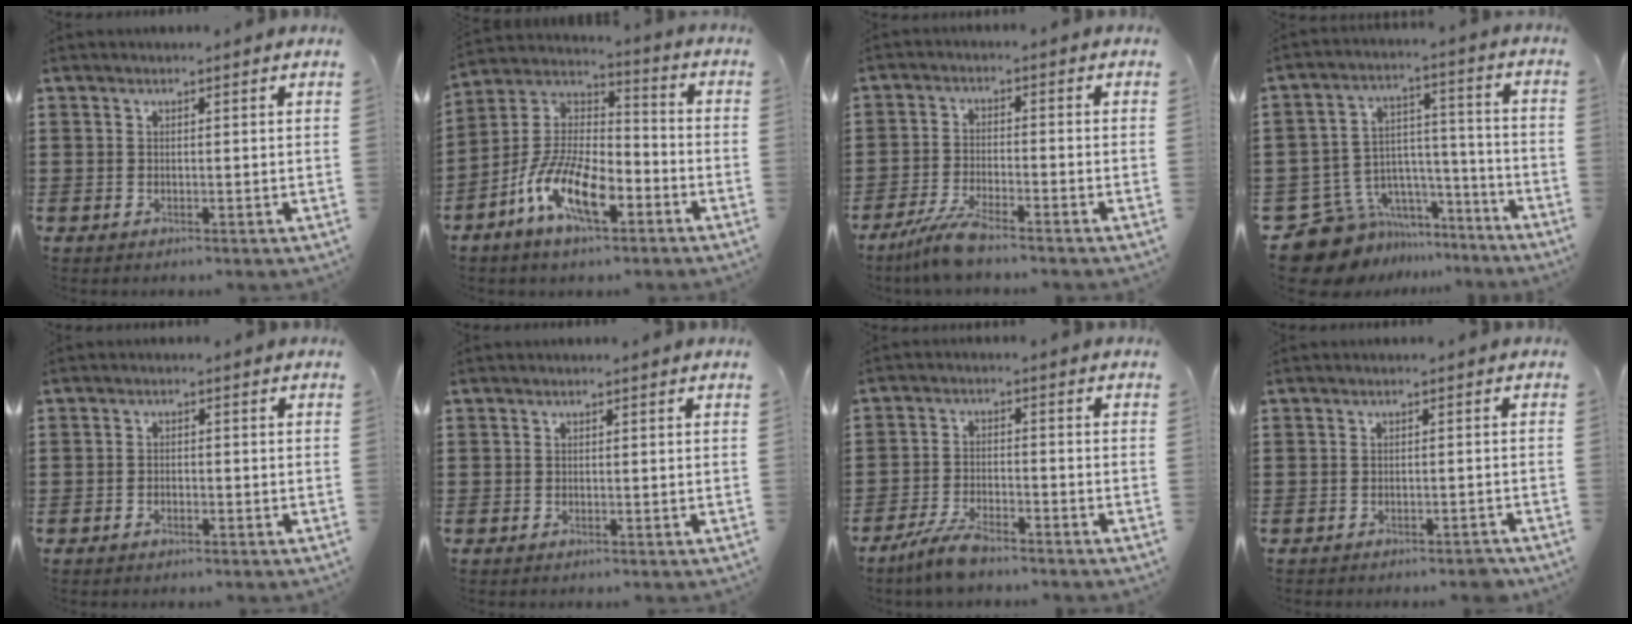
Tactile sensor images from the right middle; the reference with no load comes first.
{"total": 12.2, "force": [-7.1, 4.7, 8.7], "torque": [-0.205, -0.001, -0.145]}
{"total": 5.7, "force": [-4.7, 0.7, 3.1], "torque": [-0.076, -0.010, -0.093]}
{"total": 10.8, "force": [-8.6, 6.3, 2.1], "torque": [-0.066, 0.017, -0.159]}
{"total": 1.4, "force": [-1.2, 0.6, 0.5], "torque": [-0.011, -0.001, -0.024]}
{"total": 0.0}
{"total": 5.2, "force": [-4.4, 1.2, 2.5], "torque": [-0.068, -0.003, -0.091]}
{"total": 1.8, "force": [-1.8, 0.4, 0.2], "torque": [-0.009, 0.001, -0.037]}